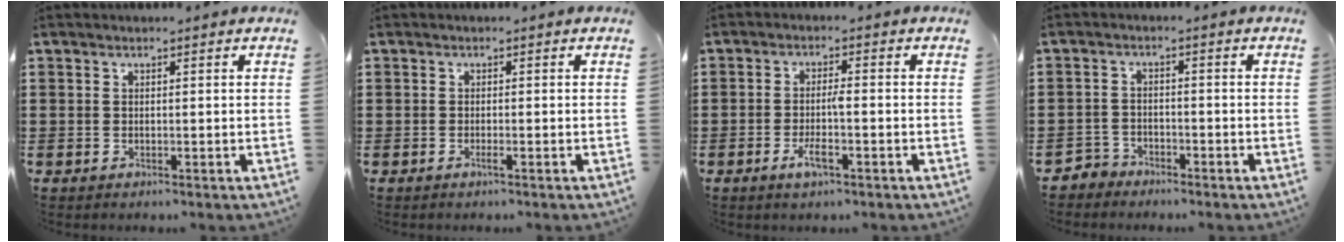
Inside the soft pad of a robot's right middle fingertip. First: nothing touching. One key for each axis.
{"total": 0.6, "fx": -0.5, "fy": 0.0, "fz": 0.3, "tx": -0.006, "ty": -0.004, "tz": -0.008}
{"total": 3.4, "fx": -1.3, "fy": 0.7, "fz": 3.1, "tx": -0.066, "ty": -0.002, "tz": -0.030}
{"total": 2.6, "fx": -2.5, "fy": 0.8, "fz": -0.2, "tx": -0.004, "ty": 0.000, "tz": -0.055}